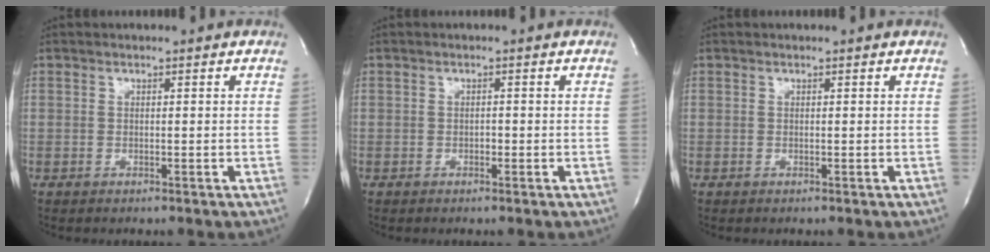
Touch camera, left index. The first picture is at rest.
{"total": 0.8, "force": [-0.5, 0.4, 0.4], "torque": [-0.006, -0.001, -0.011]}
{"total": 0.0}